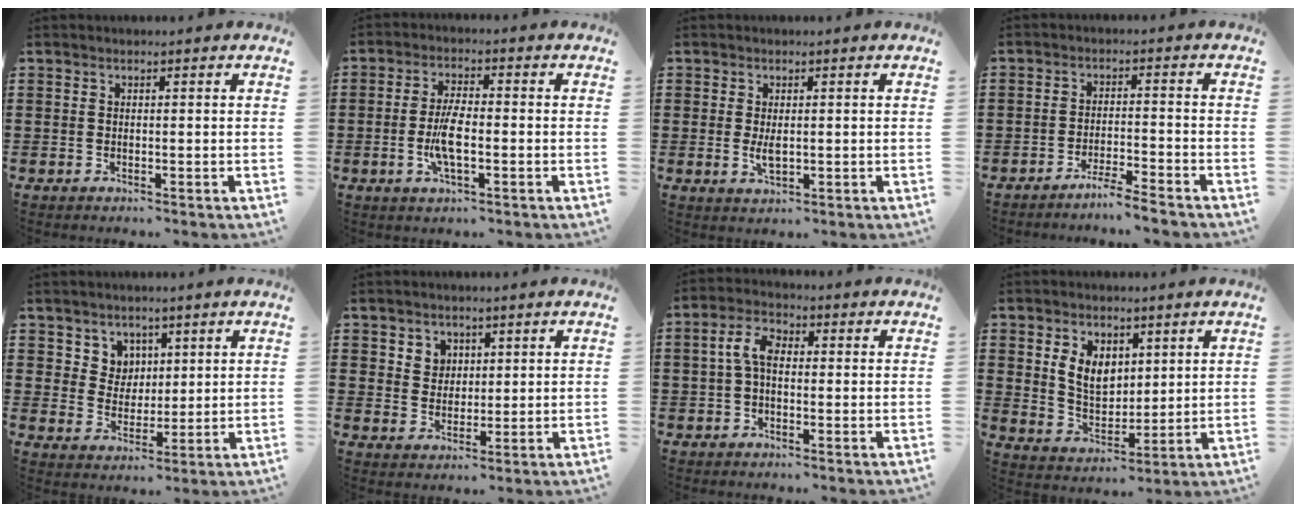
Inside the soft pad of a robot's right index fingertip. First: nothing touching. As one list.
[{"total": 5.9, "force": [-1.3, 1.8, 5.5], "torque": [-0.121, -0.006, -0.030]}, {"total": 2.6, "force": [0.2, 1.2, 2.3], "torque": [-0.045, 0.001, 0.004]}, {"total": 3.9, "force": [-3.6, -0.5, 1.1], "torque": [-0.021, -0.002, -0.072]}, {"total": 5.0, "force": [2.9, 4.1, 0.2], "torque": [-0.021, 0.003, 0.052]}, {"total": 3.7, "force": [2.0, 3.1, 0.4], "torque": [-0.014, 0.008, 0.035]}, {"total": 4.9, "force": [0.0, 2.6, 4.1], "torque": [-0.094, 0.006, -0.006]}, {"total": 6.4, "force": [2.3, 4.7, 3.7], "torque": [-0.082, 0.012, 0.042]}]